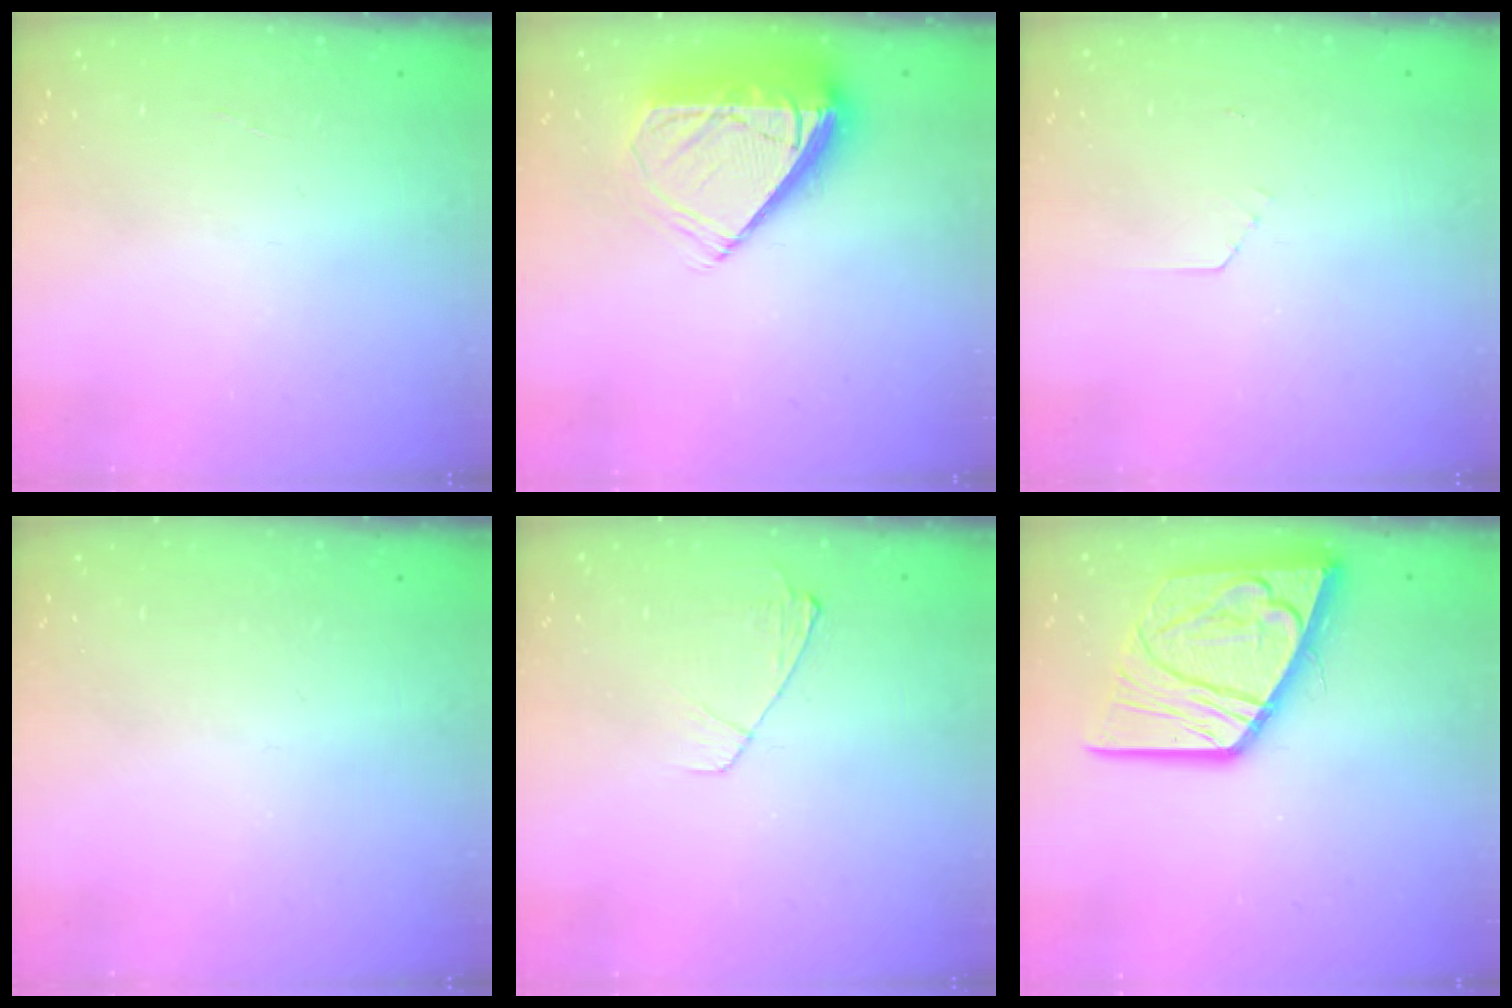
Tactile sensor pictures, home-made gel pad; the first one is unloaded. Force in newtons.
{"total": 8.7, "press": 8.6, "slide": 1.3}
{"total": 2.9, "press": 2.9, "slide": 0.2}
{"total": 0.0}
{"total": 3.9, "press": 3.9, "slide": 0.5}
{"total": 19.6, "press": 19.4, "slide": 2.4}